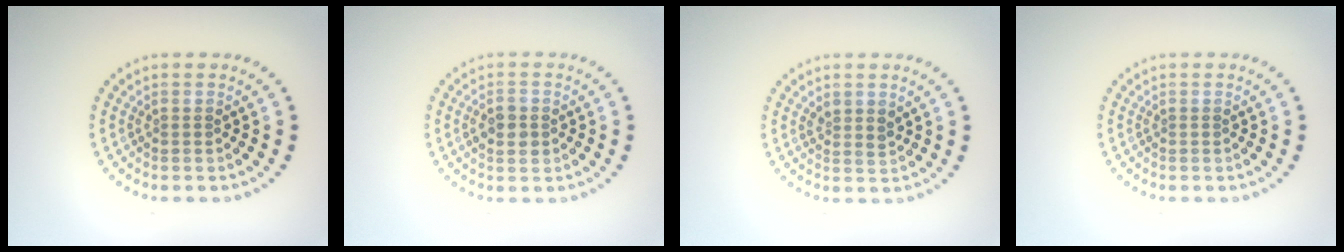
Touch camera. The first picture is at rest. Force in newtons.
{"total": 2.5, "press": 2.5, "slide": 0.2}
{"total": 1.3, "press": 1.1, "slide": 0.7}
{"total": 0.0}